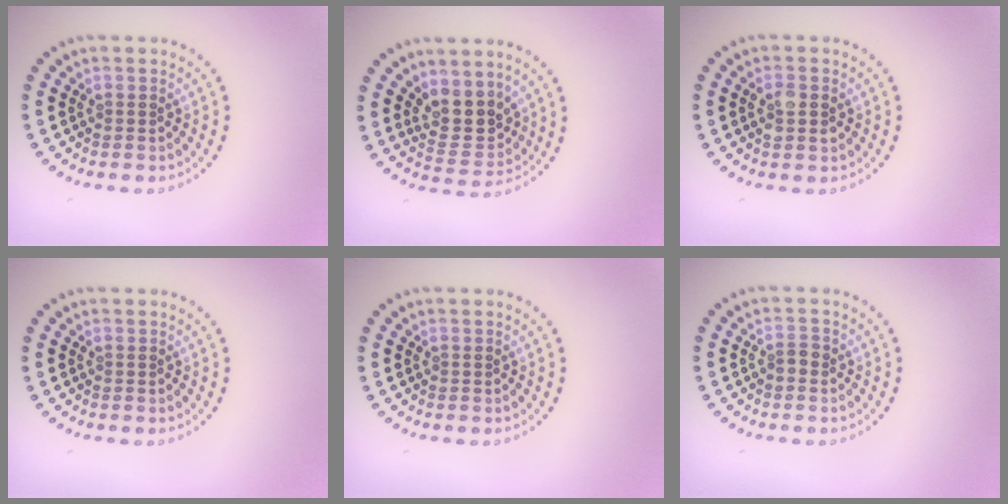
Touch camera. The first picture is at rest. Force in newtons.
{"total": 3.5, "press": 3.1, "slide": 1.6}
{"total": 1.7, "press": 1.7, "slide": 0.1}
{"total": 0.0}
{"total": 0.0}
{"total": 1.0, "press": 1.0, "slide": 0.3}